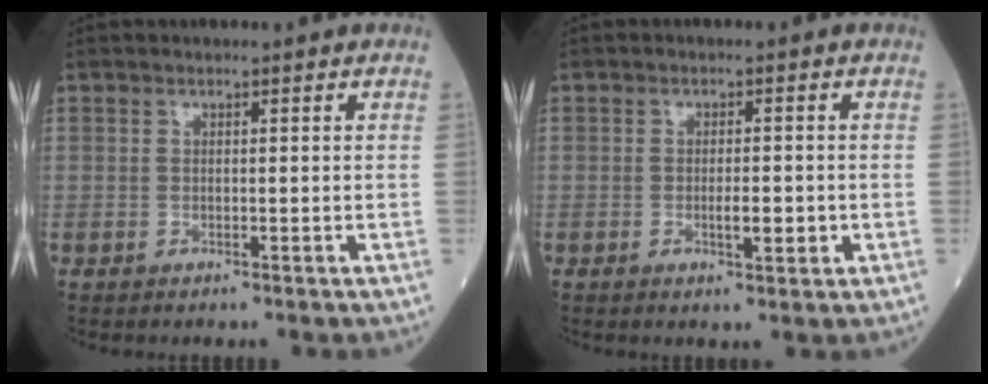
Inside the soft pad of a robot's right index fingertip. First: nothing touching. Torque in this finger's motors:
{"motor_torque": [0.60, -0.13, 0.24, 0.06]}